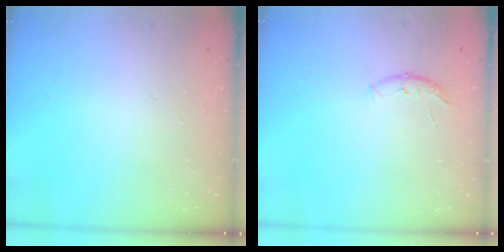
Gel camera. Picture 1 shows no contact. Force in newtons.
{"total": 7.7, "press": 7.6, "slide": 1.2}